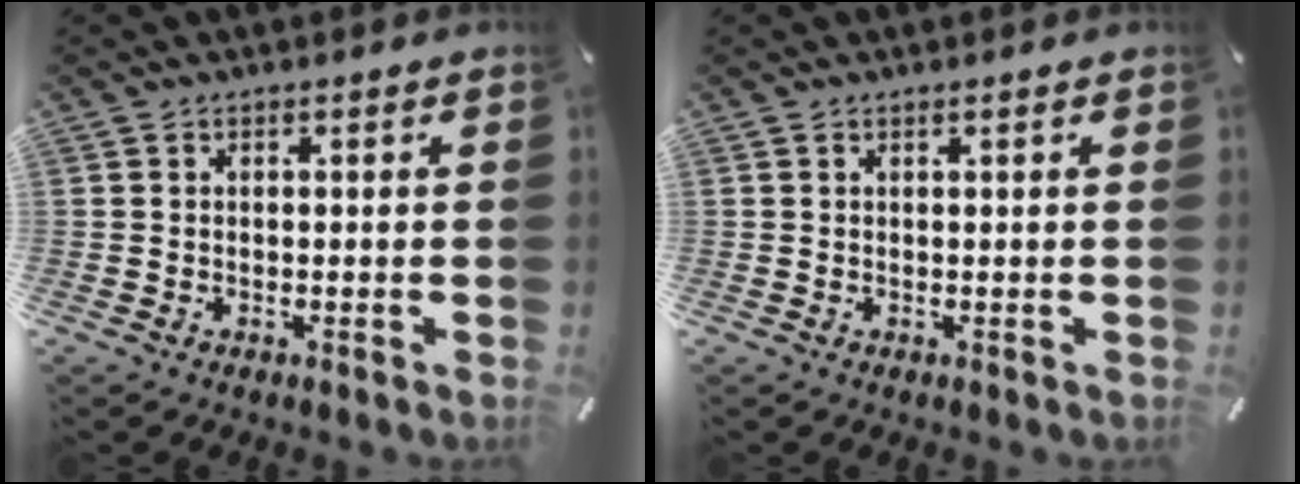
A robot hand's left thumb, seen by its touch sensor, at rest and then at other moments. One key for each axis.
{"total": 0.5, "fx": 0.3, "fy": 0.0, "fz": 0.4, "tx": -0.008, "ty": 0.001, "tz": 0.004}